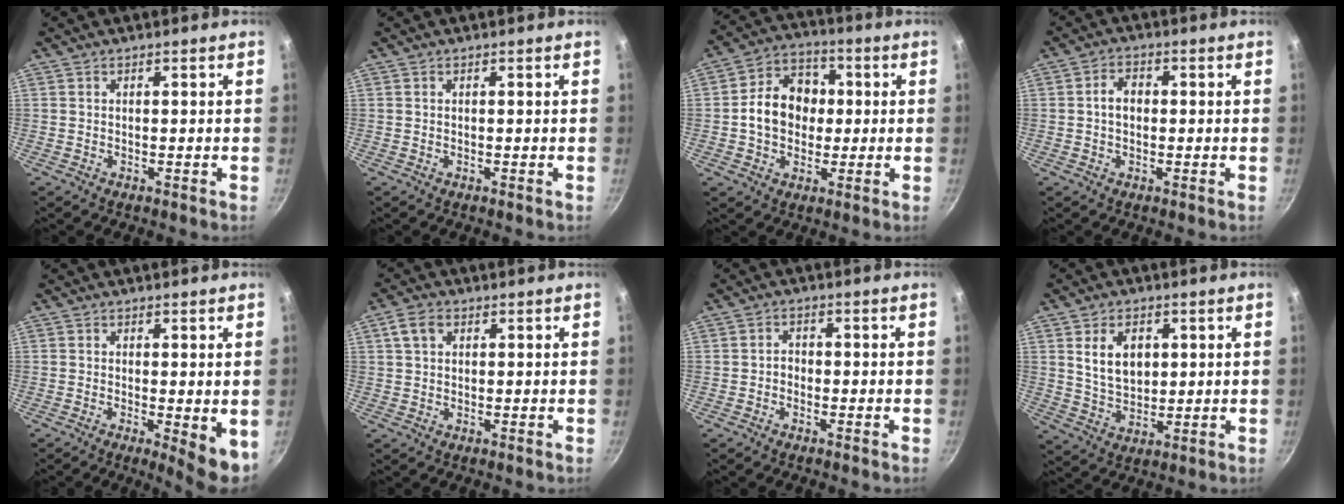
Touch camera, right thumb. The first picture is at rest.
{"total": 0.0}
{"total": 11.8, "force": [0.2, 9.5, 7.1], "torque": [-0.080, 0.022, -0.012]}
{"total": 4.1, "force": [0.0, 3.0, 2.8], "torque": [-0.036, 0.013, -0.005]}
{"total": 5.9, "force": [-0.7, 1.6, 5.6], "torque": [-0.066, -0.010, -0.005]}
{"total": 4.3, "force": [1.6, 3.0, 2.6], "torque": [-0.042, 0.005, 0.027]}
{"total": 2.0, "force": [-0.6, 1.6, 0.9], "torque": [-0.008, 0.011, -0.013]}
{"total": 8.9, "force": [2.4, 6.1, 6.0], "torque": [-0.086, -0.016, 0.053]}